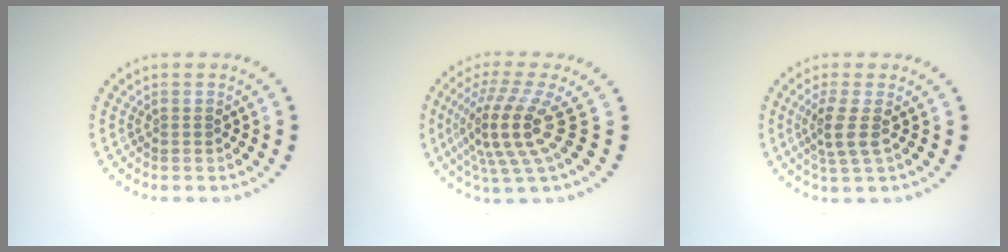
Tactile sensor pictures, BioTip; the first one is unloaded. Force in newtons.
{"total": 5.2, "press": 3.6, "slide": 3.8}
{"total": 2.5, "press": 1.9, "slide": 1.6}